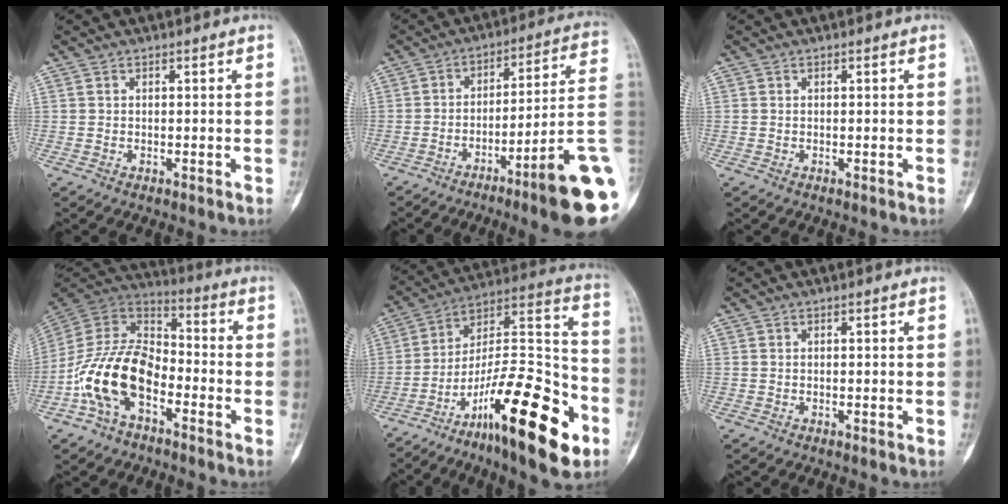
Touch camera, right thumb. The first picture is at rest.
{"total": 17.5, "force": [-6.7, 0.9, 16.2], "torque": [-0.179, 0.045, -0.099]}
{"total": 0.0}
{"total": 16.1, "force": [-6.1, 9.4, 11.5], "torque": [-0.213, 0.061, -0.125]}
{"total": 26.8, "force": [-13.2, 7.7, 22.0], "torque": [-0.333, 0.088, -0.209]}
{"total": 0.0}